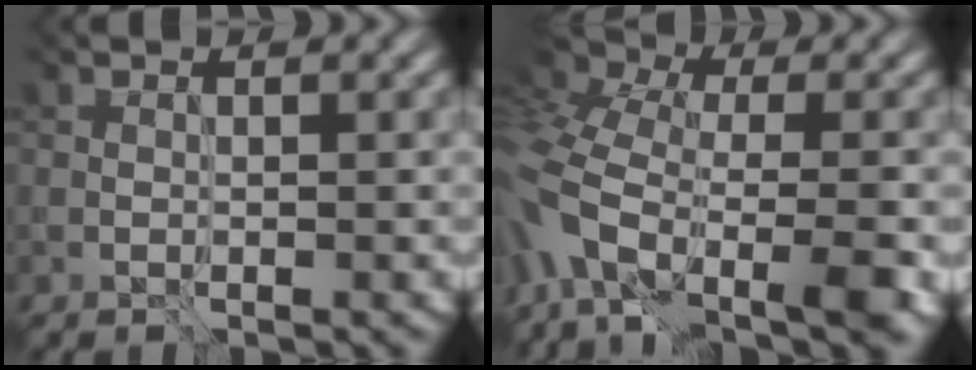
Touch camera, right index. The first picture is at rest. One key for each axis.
{"total": 10.5, "fx": -3.6, "fy": 6.1, "fz": 7.7, "tx": -0.182, "ty": -0.020, "tz": -0.059}